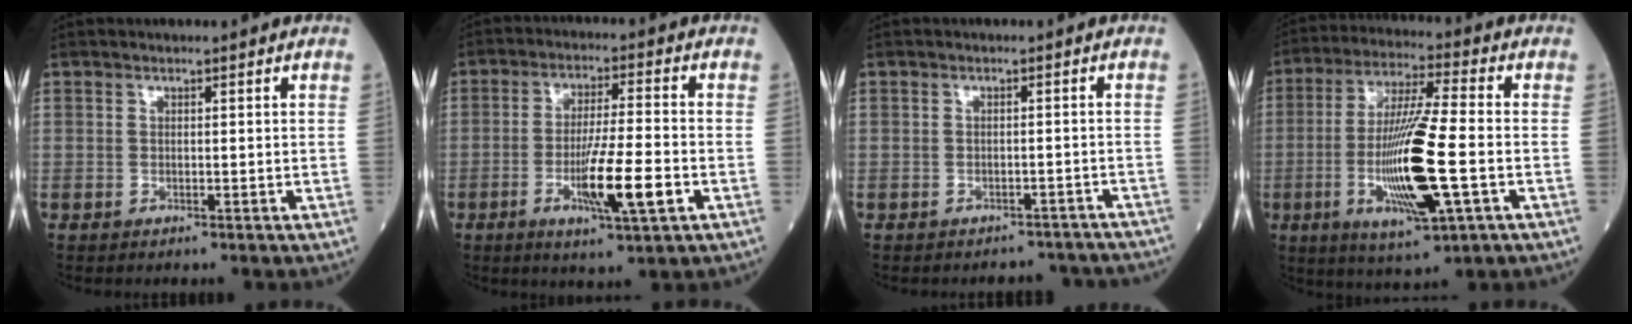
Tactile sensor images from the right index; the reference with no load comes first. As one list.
[{"total": 10.0, "force": [-3.2, 0.4, 9.5], "torque": [-0.168, -0.014, -0.057]}, {"total": 6.0, "force": [-5.6, 2.1, 0.2], "torque": [0.007, 0.010, -0.055]}, {"total": 15.3, "force": [-3.5, 1.2, 14.9], "torque": [-0.290, -0.015, -0.062]}]